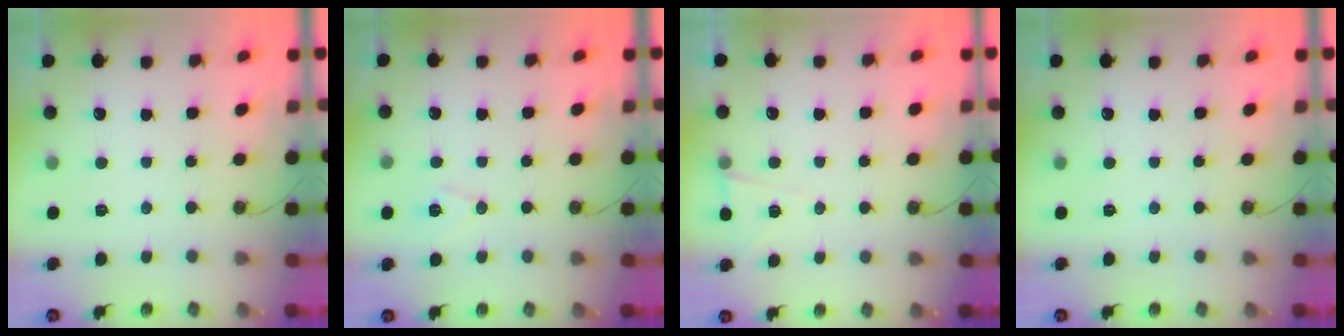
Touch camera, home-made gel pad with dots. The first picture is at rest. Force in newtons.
{"total": 6.6, "press": 5.5, "slide": 3.8}
{"total": 5.0, "press": 3.5, "slide": 3.6}
{"total": 0.0}